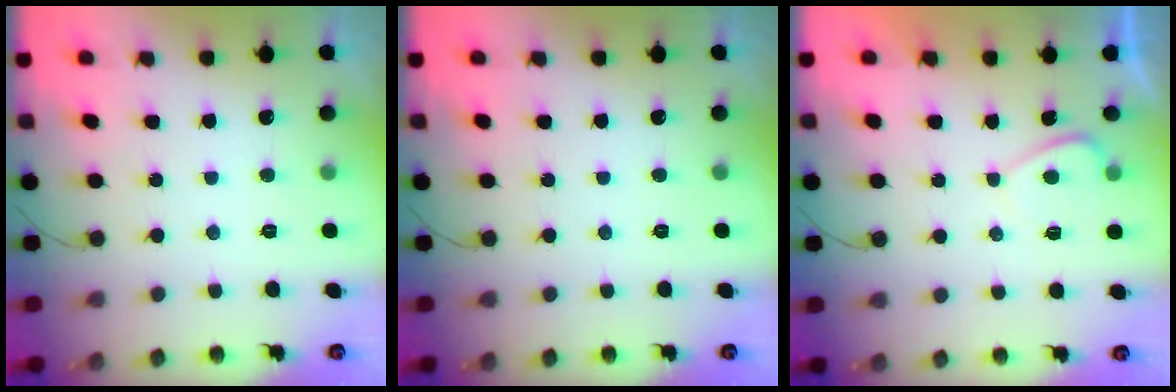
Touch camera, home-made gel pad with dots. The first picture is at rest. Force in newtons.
{"total": 0.0}
{"total": 1.0, "press": 0.8, "slide": 0.5}